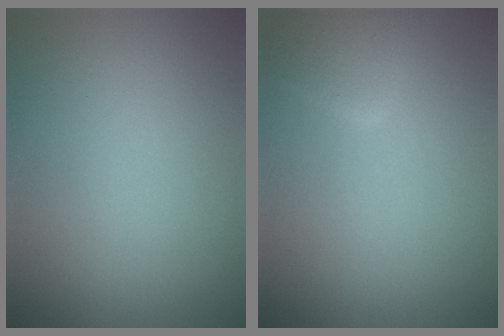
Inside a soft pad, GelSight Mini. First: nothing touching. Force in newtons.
{"total": 1.9, "press": 1.9, "slide": 0.1}